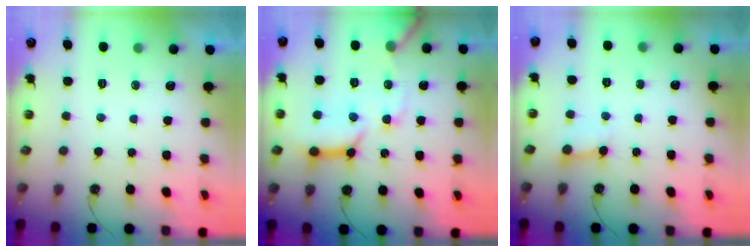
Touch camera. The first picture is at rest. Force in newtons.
{"total": 15.4, "press": 15.3, "slide": 1.7}
{"total": 2.6, "press": 2.5, "slide": 0.4}